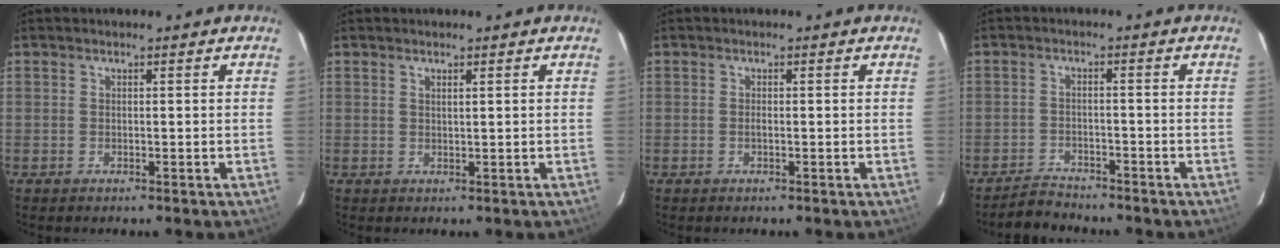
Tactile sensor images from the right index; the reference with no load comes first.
{"total": 0.8, "force": [0.6, -0.1, 0.5], "torque": [-0.009, 0.000, 0.011]}
{"total": 0.7, "force": [-0.3, 0.2, 0.6], "torque": [-0.010, 0.001, -0.007]}
{"total": 3.8, "force": [-3.6, 1.1, 0.0], "torque": [-0.013, 0.007, -0.063]}